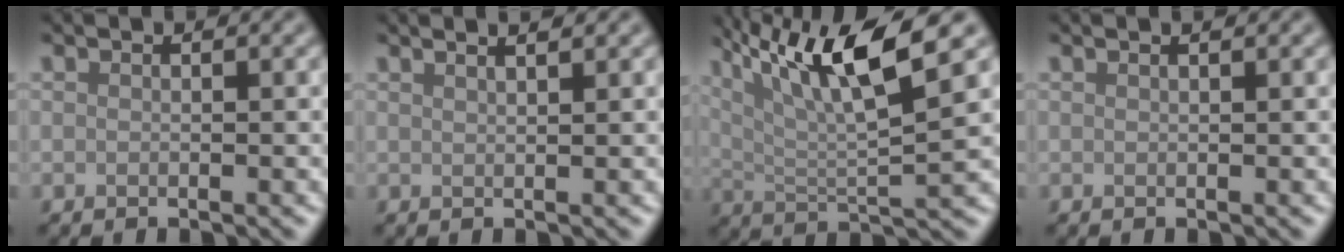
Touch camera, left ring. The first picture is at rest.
{"total": 3.7, "force": [2.5, 1.6, 2.2], "torque": [-0.006, 0.030, -0.002]}
{"total": 10.1, "force": [5.3, 2.0, 8.3], "torque": [-0.137, 0.005, 0.096]}
{"total": 0.8, "force": [0.7, 0.3, 0.4], "torque": [-0.004, -0.002, 0.001]}